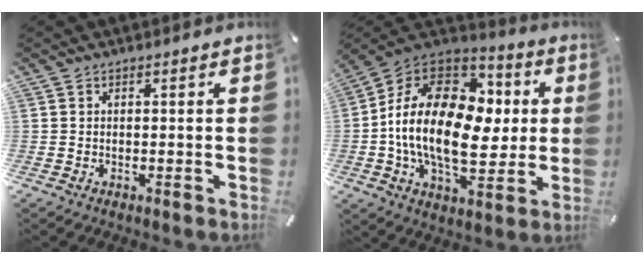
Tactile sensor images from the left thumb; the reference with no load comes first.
{"total": 22.2, "force": [-0.3, 14.3, 16.9], "torque": [-0.335, -0.001, -0.006]}